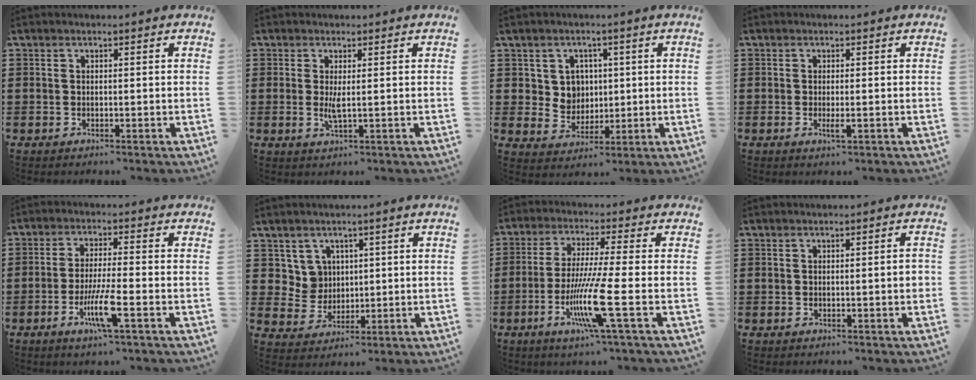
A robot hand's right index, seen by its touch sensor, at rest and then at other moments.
{"total": 2.6, "force": [0.2, 0.3, 2.5], "torque": [-0.047, -0.006, 0.003]}
{"total": 5.0, "force": [1.3, 4.6, 1.6], "torque": [-0.045, 0.011, 0.023]}
{"total": 1.7, "force": [-0.4, 0.2, 1.7], "torque": [-0.037, -0.007, -0.009]}
{"total": 7.1, "force": [-3.0, 0.6, 6.5], "torque": [-0.130, -0.018, -0.056]}
{"total": 5.1, "force": [1.9, 4.6, 1.3], "torque": [-0.040, 0.010, 0.036]}
{"total": 11.4, "force": [-3.7, 0.0, 10.8], "torque": [-0.219, -0.024, -0.073]}
{"total": 1.3, "force": [-0.1, 0.1, 1.3], "torque": [-0.019, -0.001, -0.003]}